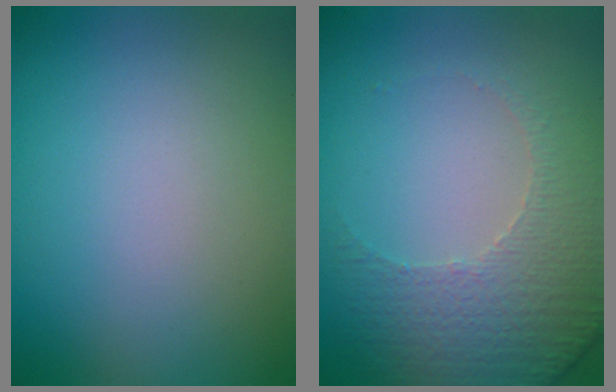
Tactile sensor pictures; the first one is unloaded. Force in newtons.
{"total": 5.0, "press": 3.6, "slide": 3.5}